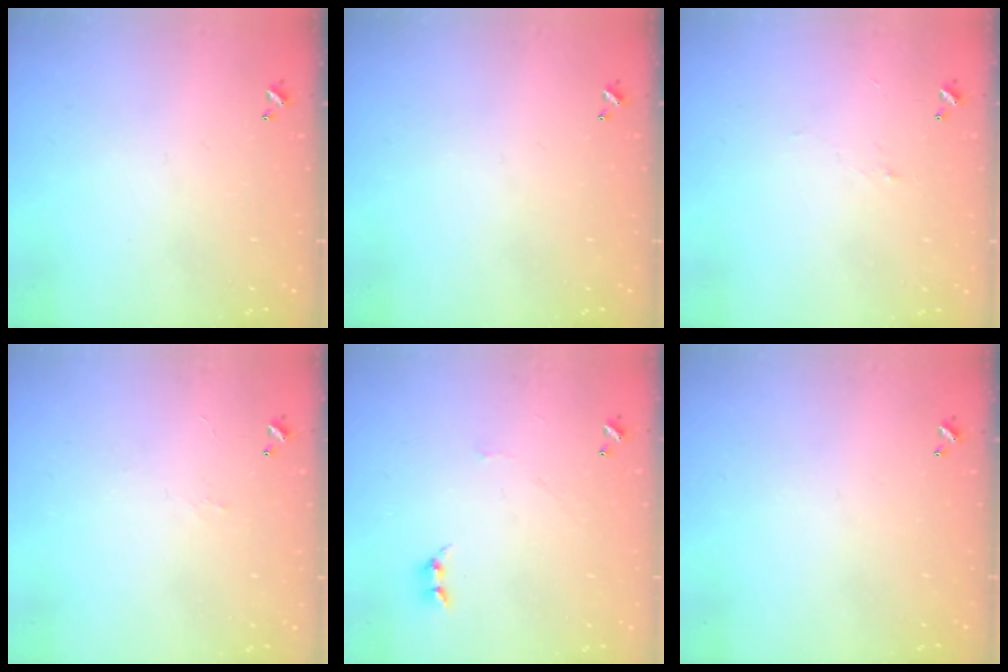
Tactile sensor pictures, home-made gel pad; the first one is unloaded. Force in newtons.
{"total": 0.0}
{"total": 0.8, "press": 0.6, "slide": 0.6}
{"total": 3.2, "press": 3.2, "slide": 0.5}
{"total": 0.9, "press": 0.8, "slide": 0.4}
{"total": 0.0}